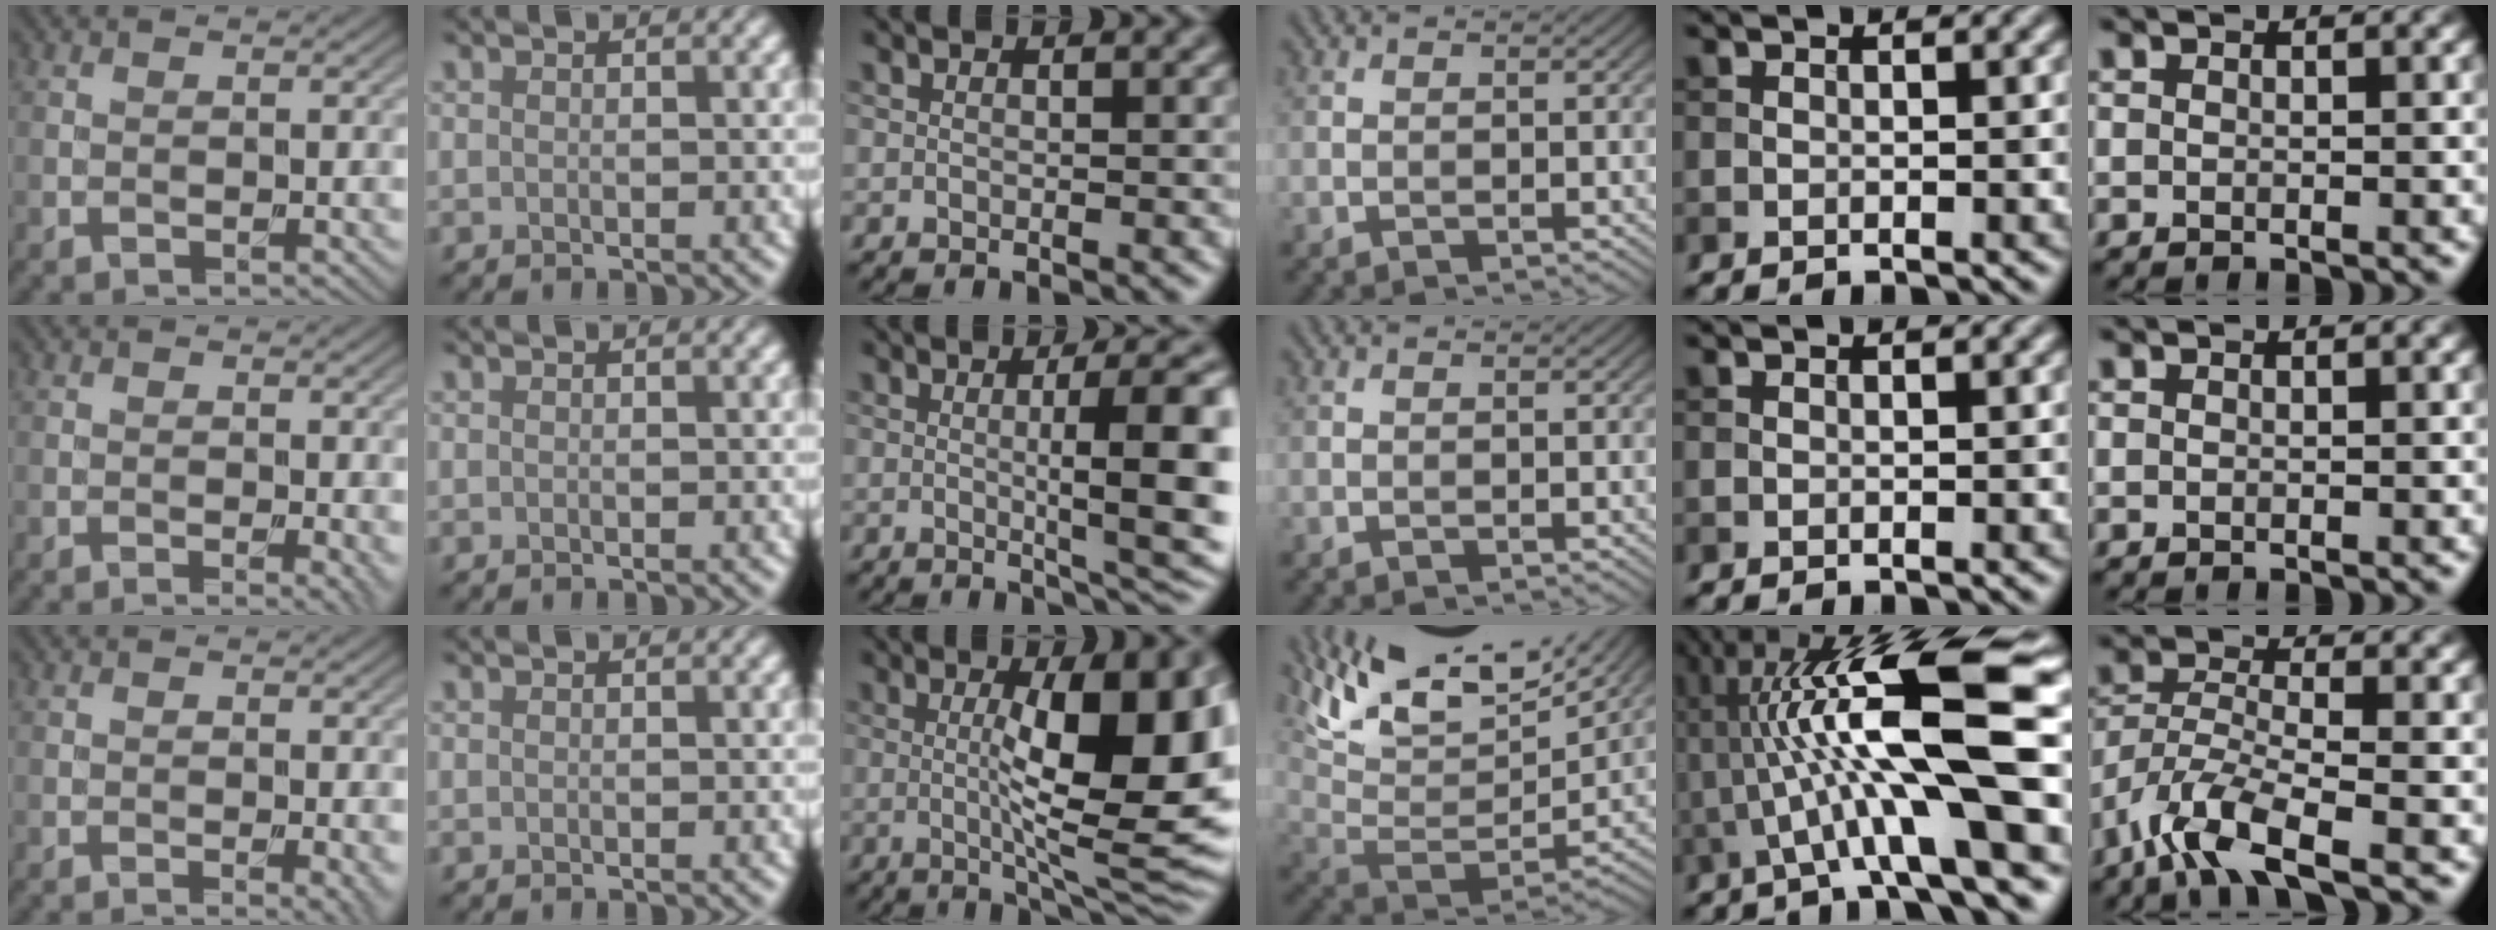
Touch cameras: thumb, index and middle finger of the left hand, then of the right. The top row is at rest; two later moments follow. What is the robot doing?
{"motion": "unscrew", "object": "dispenser bottle"}